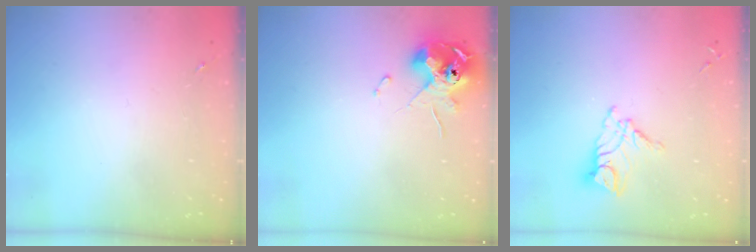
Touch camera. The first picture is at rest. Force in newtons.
{"total": 10.8, "press": 10.7, "slide": 1.7}
{"total": 10.7, "press": 10.6, "slide": 0.9}